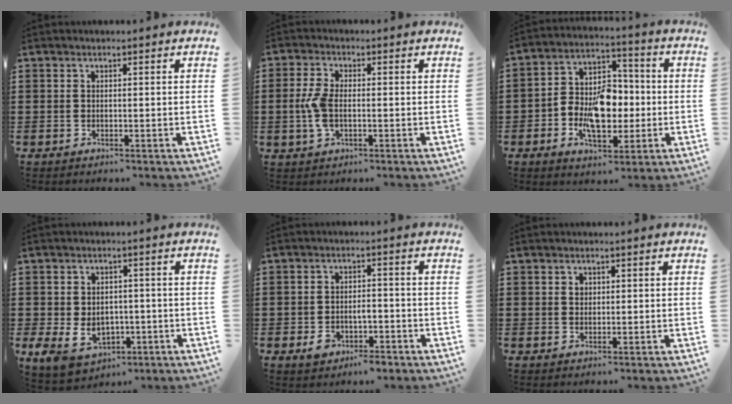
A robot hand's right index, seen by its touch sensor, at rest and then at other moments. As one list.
[{"total": 4.7, "force": [-0.8, 2.2, 4.1], "torque": [-0.102, -0.005, -0.021]}, {"total": 9.6, "force": [-1.9, 6.2, 7.1], "torque": [-0.146, 0.009, -0.037]}, {"total": 5.4, "force": [-1.4, 4.3, 3.0], "torque": [-0.074, 0.001, -0.030]}, {"total": 3.5, "force": [-2.0, 1.9, 2.1], "torque": [-0.038, 0.007, -0.039]}, {"total": 1.0, "force": [0.4, 0.9, 0.4], "torque": [-0.010, 0.004, 0.009]}]